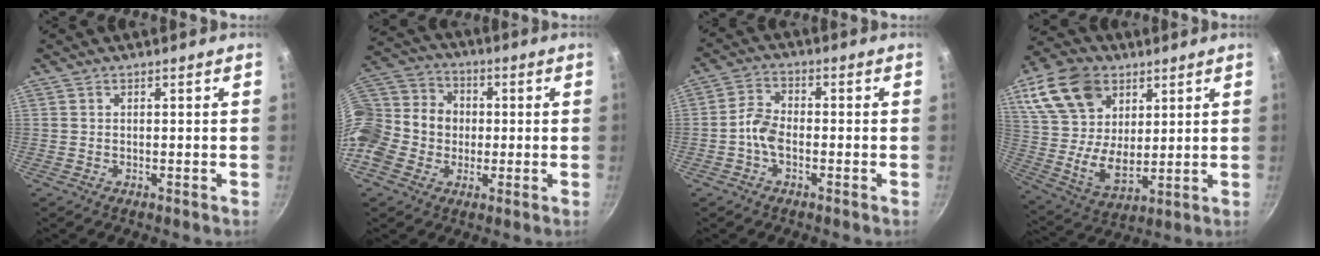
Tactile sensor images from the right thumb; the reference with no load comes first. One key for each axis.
{"total": 16.7, "fx": -1.9, "fy": 14.3, "fz": 8.4, "tx": -0.154, "ty": 0.043, "tz": -0.046}
{"total": 5.0, "fx": -1.7, "fy": 3.0, "fz": 3.6, "tx": -0.068, "ty": 0.026, "tz": -0.042}
{"total": 19.6, "fx": 8.9, "fy": 13.0, "fz": 11.6, "tx": -0.207, "ty": -0.022, "tz": 0.172}